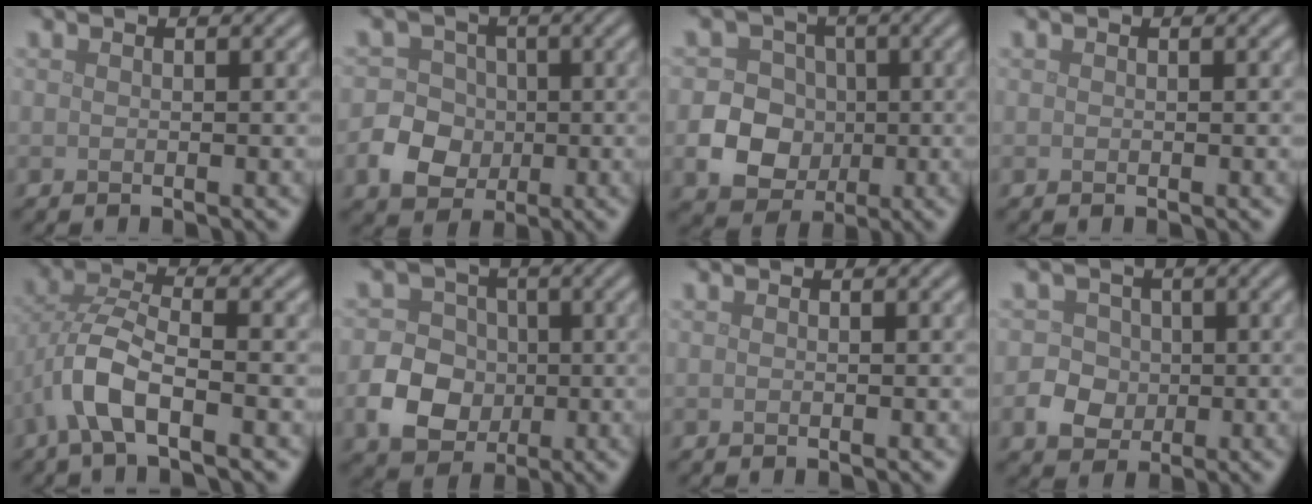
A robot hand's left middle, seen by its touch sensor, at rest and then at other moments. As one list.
[{"total": 4.9, "force": [-1.2, 4.3, 1.9], "torque": [-0.011, 0.003, -0.041]}, {"total": 8.7, "force": [-1.6, 8.2, 2.7], "torque": [-0.047, -0.006, -0.050]}, {"total": 0.0}, {"total": 5.5, "force": [-2.2, 2.1, 4.6], "torque": [-0.098, 0.006, -0.051]}, {"total": 5.4, "force": [-1.3, 4.6, 2.6], "torque": [-0.044, 0.002, -0.034]}, {"total": 0.0}, {"total": 3.5, "force": [-0.6, 3.2, 1.1], "torque": [0.002, 0.003, -0.021]}]